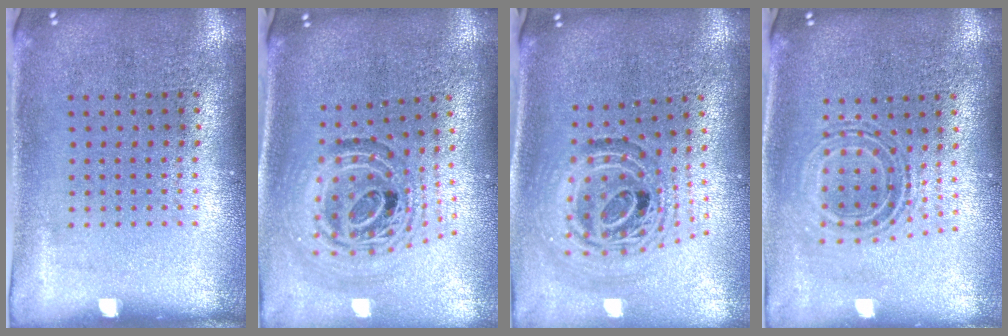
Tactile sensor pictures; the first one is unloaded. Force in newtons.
{"total": 1.5, "press": 1.2, "slide": 0.8}
{"total": 1.5, "press": 1.2, "slide": 0.8}
{"total": 0.8, "press": 0.8, "slide": 0.3}